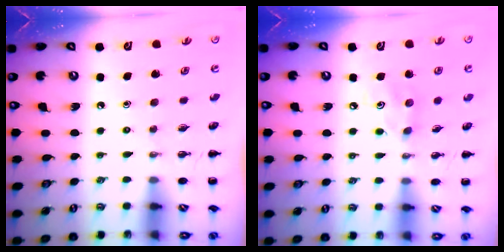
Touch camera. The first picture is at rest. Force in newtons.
{"total": 3.6, "press": 3.6, "slide": 0.6}